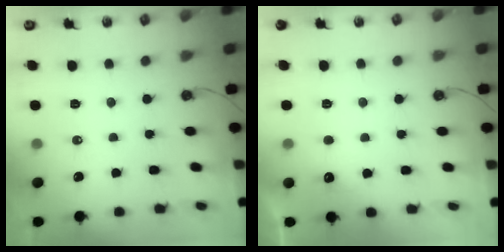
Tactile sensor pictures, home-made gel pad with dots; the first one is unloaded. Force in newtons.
{"total": 4.6, "press": 4.5, "slide": 1.1}